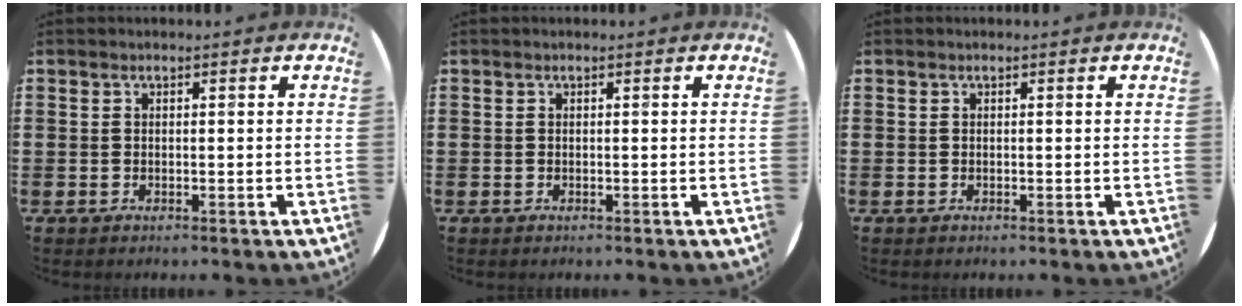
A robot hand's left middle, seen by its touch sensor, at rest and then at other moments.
{"total": 0.0}
{"total": 0.0}